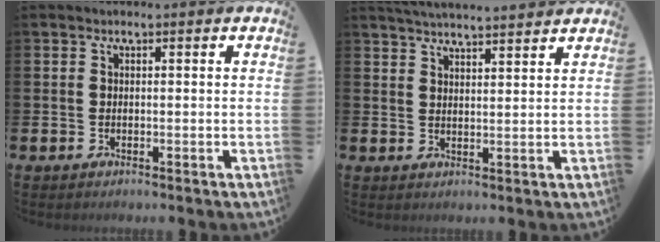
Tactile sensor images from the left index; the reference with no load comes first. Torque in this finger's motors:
{"motor_torque": [0.86, -1.27, 0.30, 0.12]}